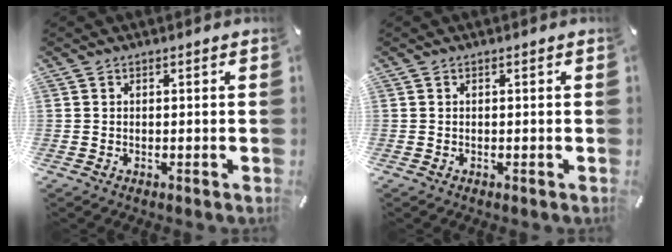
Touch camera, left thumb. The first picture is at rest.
{"total": 0.0}